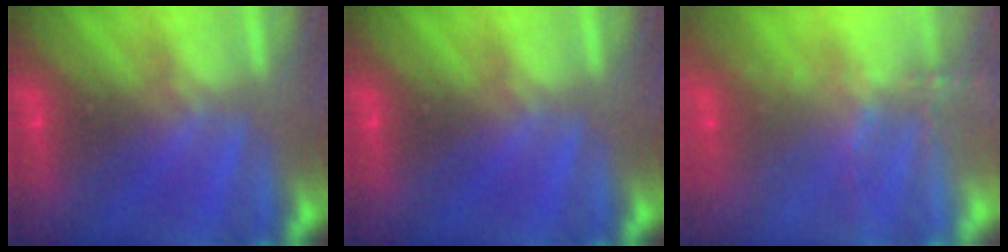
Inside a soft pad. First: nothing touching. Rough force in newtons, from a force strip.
{"total": 0.0}
{"total": 10.8}